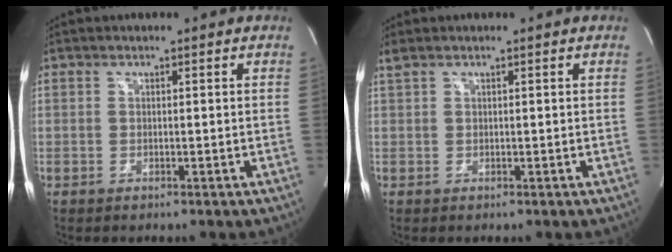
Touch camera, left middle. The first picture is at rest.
{"total": 0.7, "force": [0.6, 0.0, 0.4], "torque": [-0.017, 0.011, 0.016]}